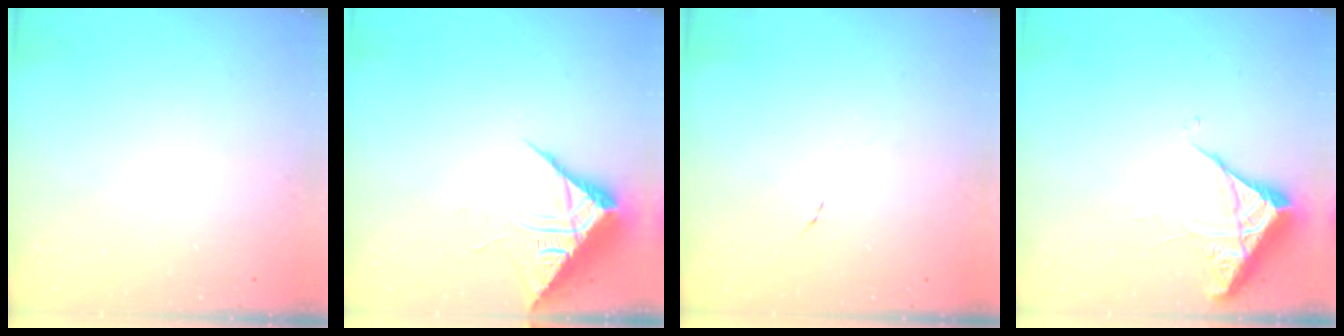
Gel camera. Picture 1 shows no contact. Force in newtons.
{"total": 10.0, "press": 10.0, "slide": 0.6}
{"total": 3.9, "press": 3.5, "slide": 1.6}
{"total": 5.4, "press": 5.4, "slide": 0.3}